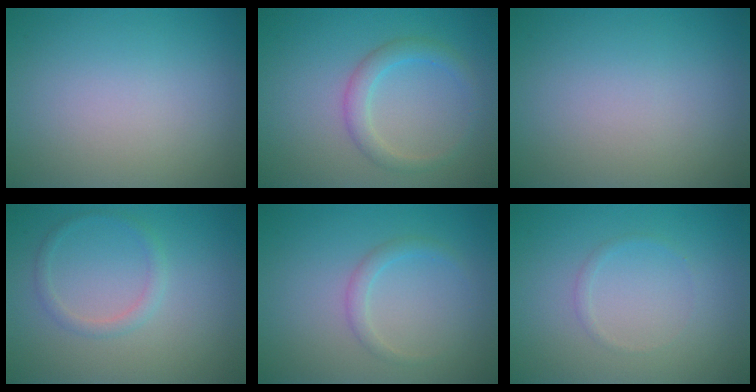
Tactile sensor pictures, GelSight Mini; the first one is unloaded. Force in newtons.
{"total": 2.4, "press": 2.4, "slide": 0.1}
{"total": 0.0}
{"total": 1.4, "press": 1.4, "slide": 0.1}
{"total": 1.4, "press": 1.4, "slide": 0.0}
{"total": 0.6, "press": 0.6, "slide": 0.0}